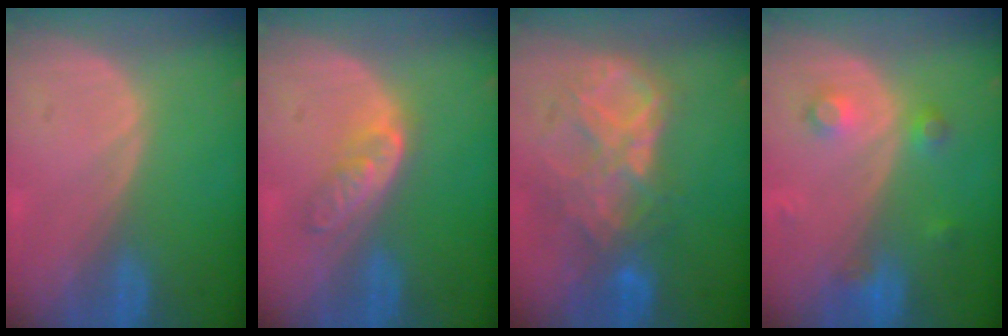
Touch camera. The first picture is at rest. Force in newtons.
{"total": 4.8, "press": 4.1, "slide": 2.5}
{"total": 9.2, "press": 7.8, "slide": 4.8}
{"total": 3.8, "press": 3.3, "slide": 1.7}